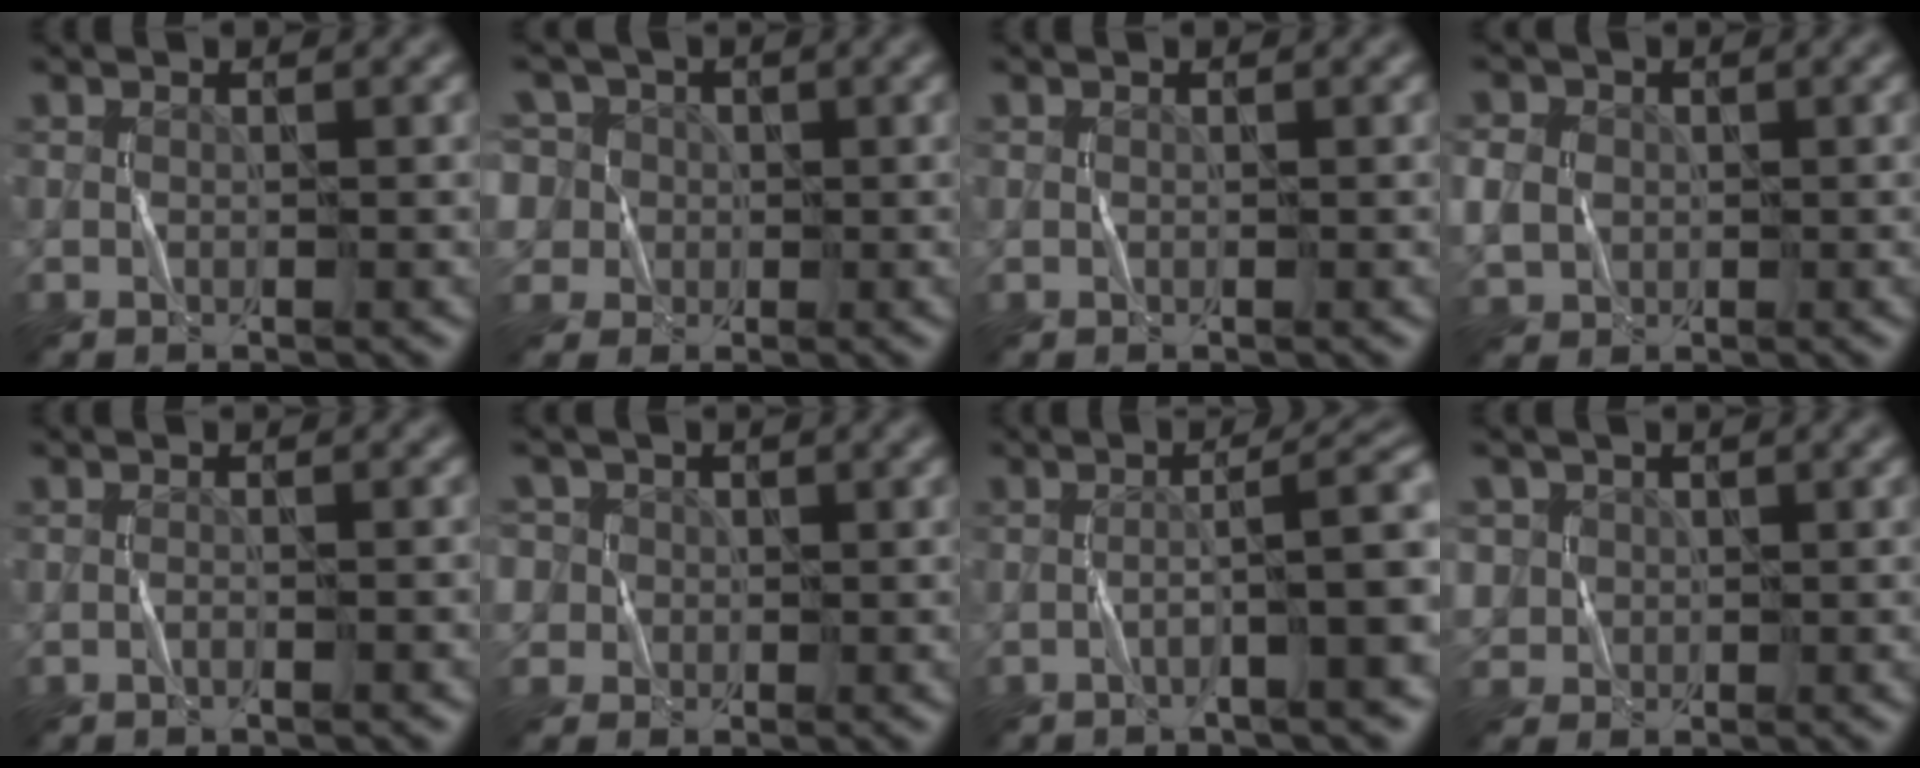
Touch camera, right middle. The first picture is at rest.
{"total": 8.8, "force": [3.3, 7.1, 3.9], "torque": [-0.077, 0.041, 0.018]}
{"total": 0.0}
{"total": 4.0, "force": [0.0, 3.5, 1.9], "torque": [-0.053, 0.006, -0.002]}
{"total": 1.1, "force": [-0.8, 0.1, 0.8], "torque": [-0.012, 0.005, -0.018]}
{"total": 5.6, "force": [1.7, 4.9, 2.0], "torque": [-0.045, 0.034, 0.004]}
{"total": 5.9, "force": [-1.9, 0.6, 5.5], "torque": [-0.071, 0.022, -0.037]}
{"total": 3.1, "force": [0.9, 2.9, 0.6], "torque": [-0.013, 0.006, 0.023]}